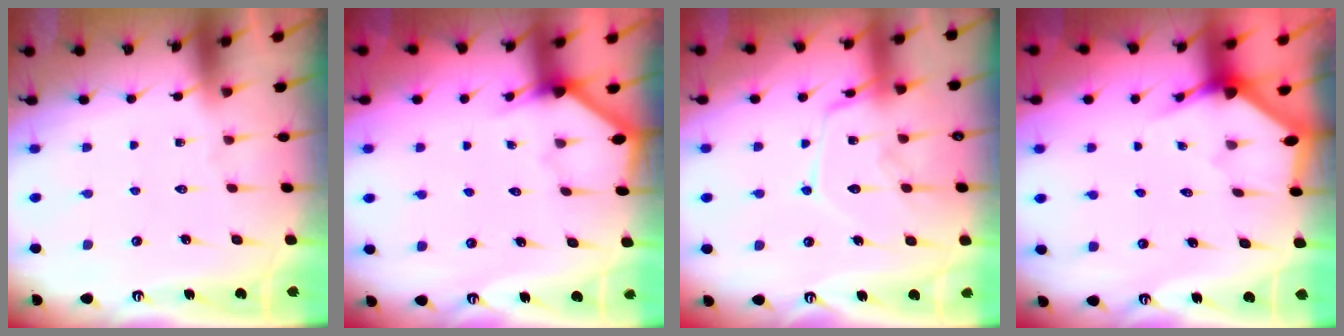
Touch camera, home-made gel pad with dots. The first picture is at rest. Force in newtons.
{"total": 2.6, "press": 2.6, "slide": 0.3}
{"total": 14.8, "press": 14.8, "slide": 1.3}
{"total": 3.0, "press": 3.0, "slide": 0.2}